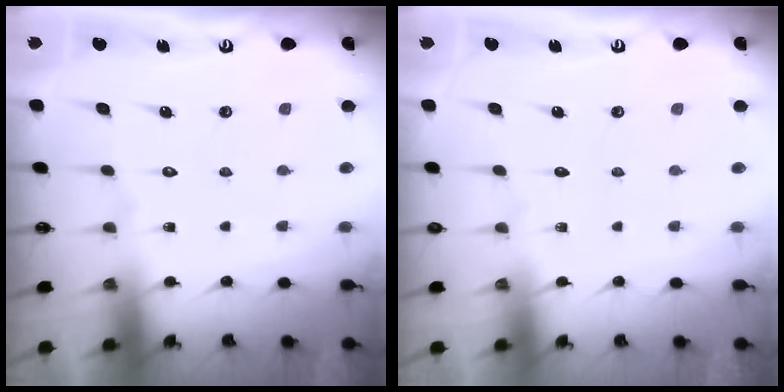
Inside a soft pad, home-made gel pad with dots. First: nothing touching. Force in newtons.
{"total": 0.0}